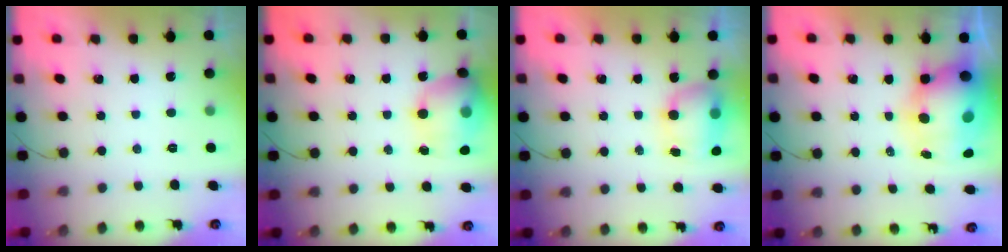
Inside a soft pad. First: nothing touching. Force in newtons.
{"total": 17.1, "press": 16.9, "slide": 2.9}
{"total": 8.3, "press": 8.3, "slide": 0.9}
{"total": 15.5, "press": 15.0, "slide": 4.2}